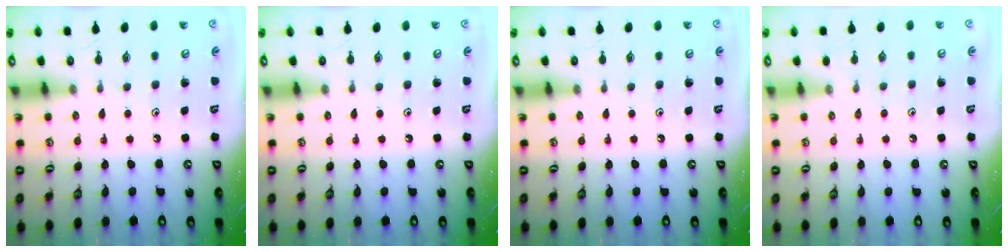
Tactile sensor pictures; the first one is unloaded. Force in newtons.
{"total": 0.0}
{"total": 0.0}
{"total": 2.6, "press": 2.6, "slide": 0.4}